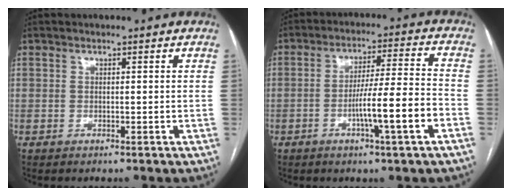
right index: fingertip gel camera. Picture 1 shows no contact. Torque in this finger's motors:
{"motor_torque": [1.41, -0.64, 0.72, 0.15]}